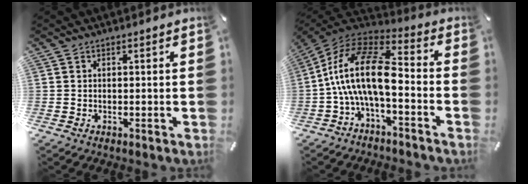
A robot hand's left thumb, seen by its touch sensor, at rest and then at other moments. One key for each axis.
{"total": 19.0, "fx": -2.1, "fy": 8.6, "fz": 16.8, "tx": -0.348, "ty": 0.013, "tz": -0.038}